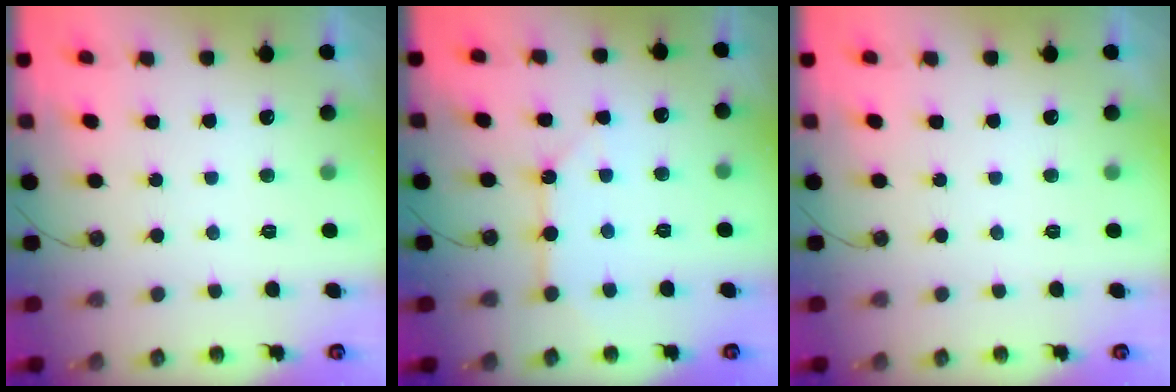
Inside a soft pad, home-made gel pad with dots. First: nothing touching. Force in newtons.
{"total": 6.2, "press": 6.2, "slide": 0.7}
{"total": 0.0}